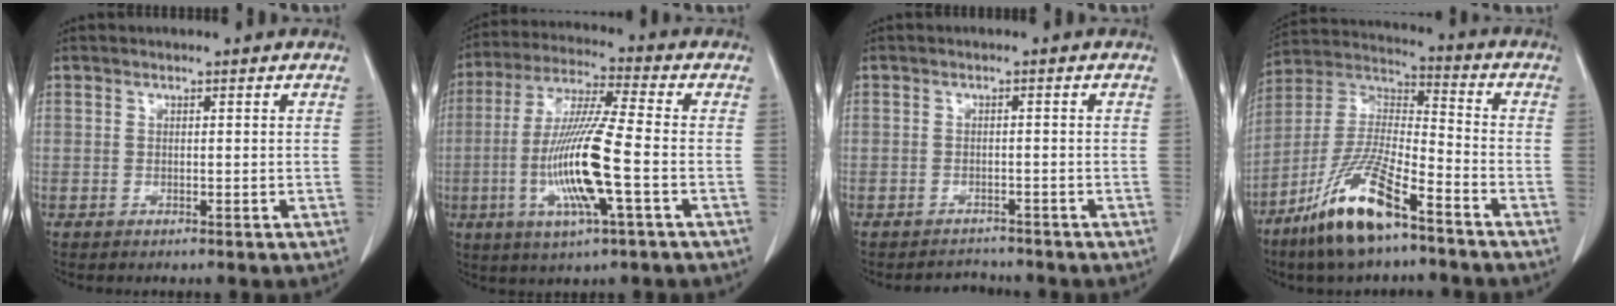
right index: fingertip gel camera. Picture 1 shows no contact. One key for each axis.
{"total": 13.8, "fx": -3.2, "fy": 0.5, "fz": 13.5, "tx": -0.271, "ty": -0.012, "tz": -0.062}
{"total": 2.3, "fx": -2.2, "fy": 0.5, "fz": -0.4, "tx": 0.006, "ty": -0.007, "tz": -0.030}
{"total": 15.2, "fx": -9.6, "fy": 3.0, "fz": 11.3, "tx": -0.236, "ty": -0.013, "tz": -0.182}